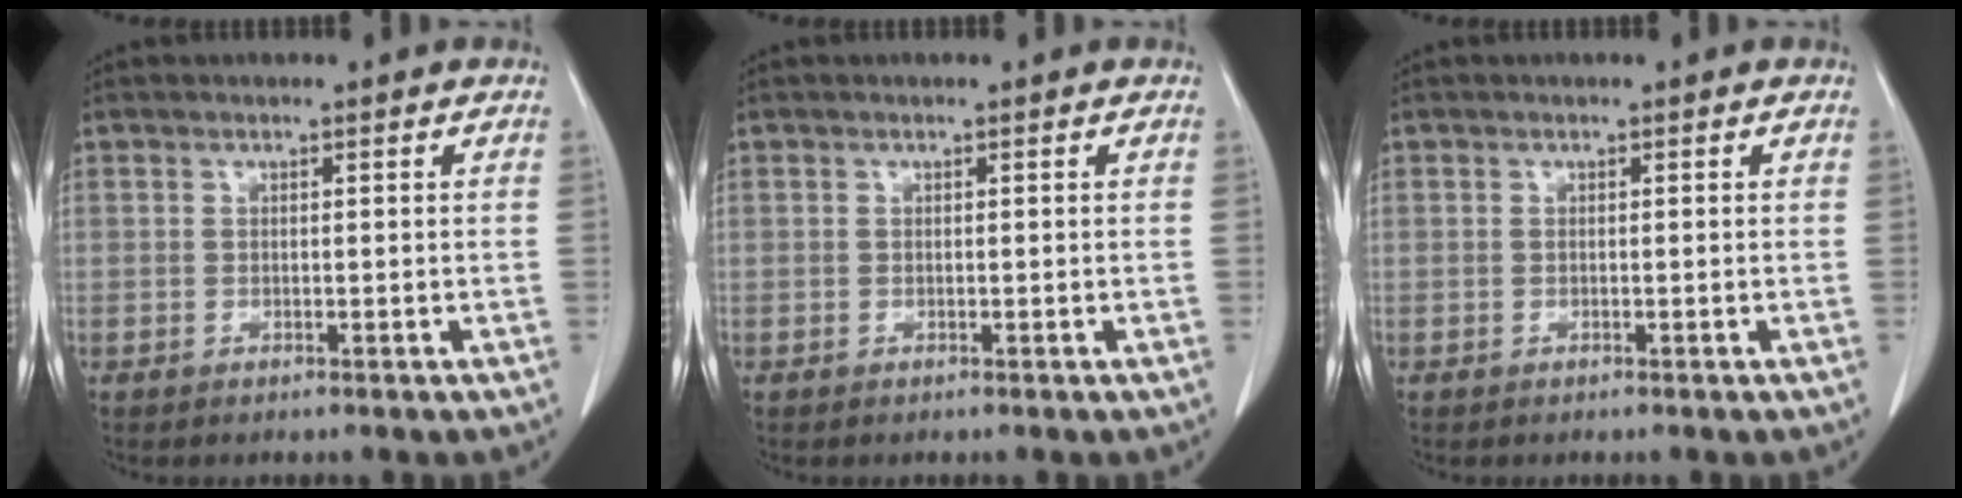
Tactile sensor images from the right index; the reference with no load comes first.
{"total": 0.0}
{"total": 0.0}